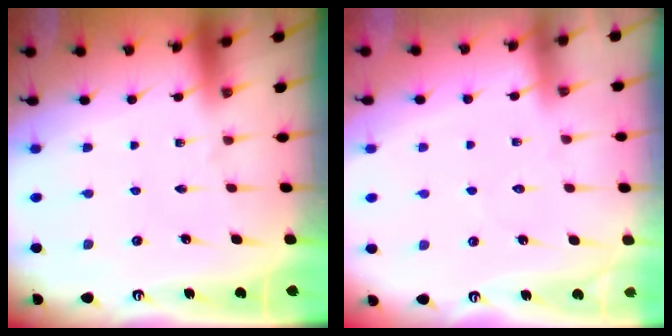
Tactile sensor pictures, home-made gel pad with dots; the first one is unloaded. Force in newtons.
{"total": 4.2, "press": 4.2, "slide": 0.5}